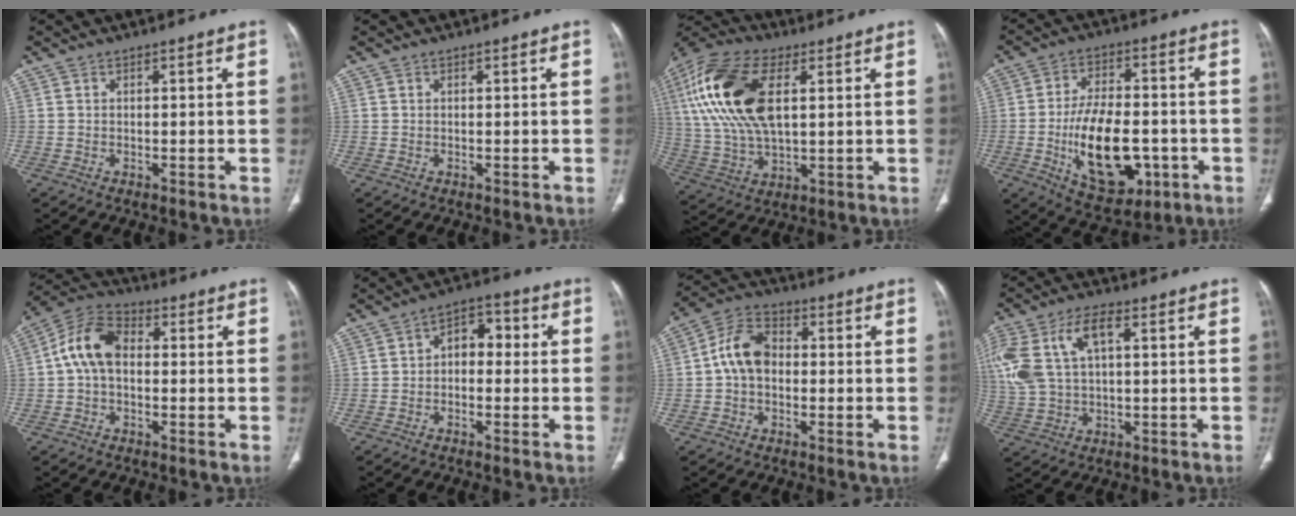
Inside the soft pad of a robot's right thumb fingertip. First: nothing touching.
{"total": 0.0}
{"total": 21.3, "force": [5.5, 10.7, 17.6], "torque": [-0.374, 0.001, 0.098]}
{"total": 17.6, "force": [-4.3, 9.6, 14.1], "torque": [-0.215, 0.012, -0.056]}
{"total": 9.5, "force": [0.2, 6.2, 7.1], "torque": [-0.130, 0.028, -0.008]}
{"total": 6.5, "force": [0.0, 4.4, 4.8], "torque": [-0.046, 0.028, -0.013]}
{"total": 8.9, "force": [-0.3, 6.4, 6.2], "torque": [-0.104, 0.028, -0.018]}
{"total": 15.3, "force": [4.0, 8.5, 12.0], "torque": [-0.284, 0.019, 0.079]}